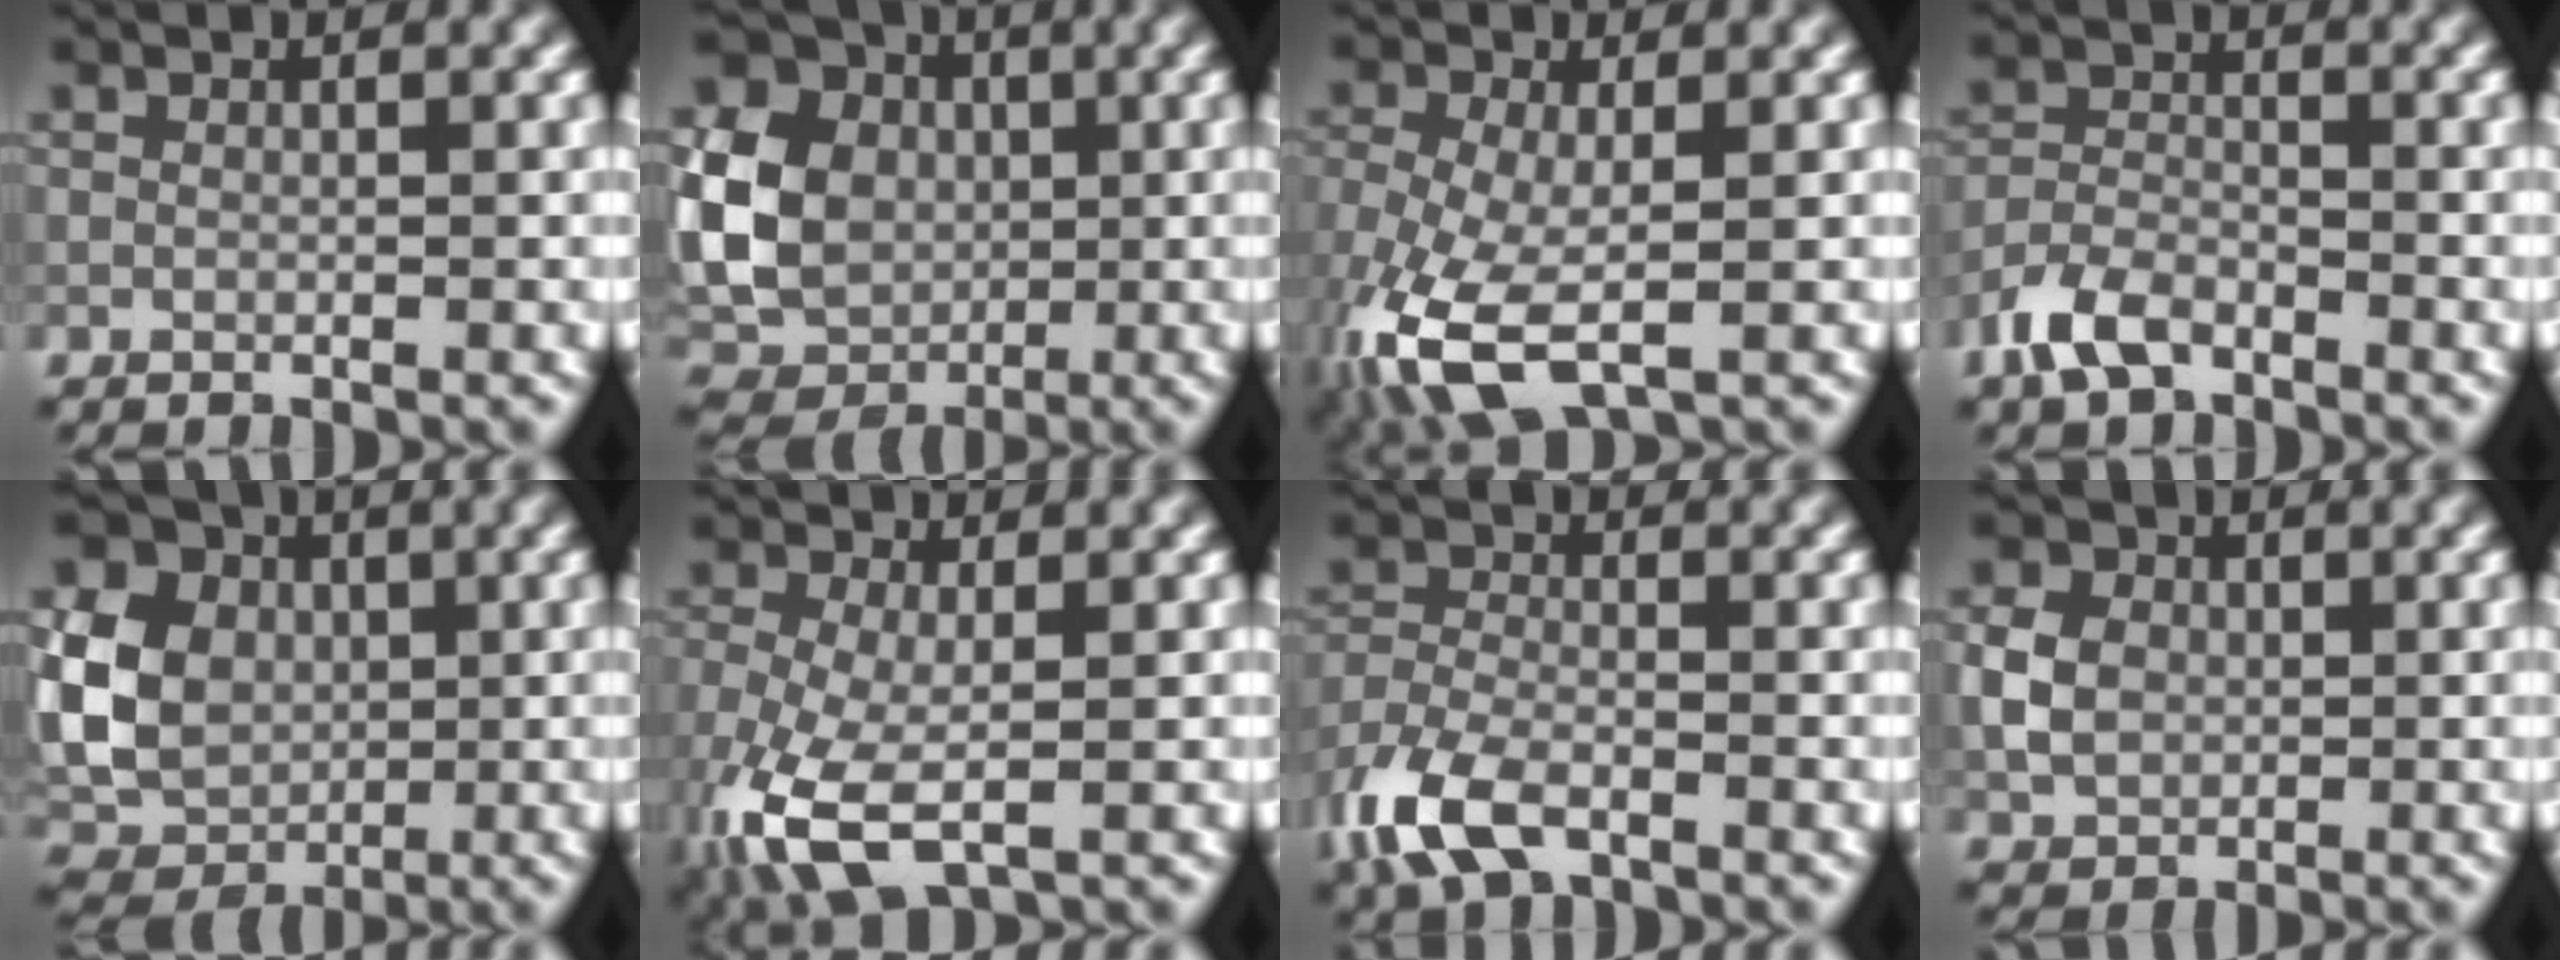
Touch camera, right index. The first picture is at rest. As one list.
[{"total": 10.2, "force": [0.4, 8.3, 5.8], "torque": [-0.138, -0.003, 0.007]}, {"total": 8.8, "force": [-3.3, 4.3, 6.9], "torque": [-0.166, -0.017, -0.064]}, {"total": 3.9, "force": [-2.8, 1.9, 2.0], "torque": [-0.040, 0.002, -0.065]}, {"total": 9.3, "force": [0.9, 7.5, 5.5], "torque": [-0.129, 0.002, 0.009]}, {"total": 7.8, "force": [-3.1, 3.9, 6.0], "torque": [-0.150, -0.019, -0.061]}, {"total": 6.5, "force": [-4.1, 3.0, 4.1], "torque": [-0.092, -0.005, -0.094]}, {"total": 3.7, "force": [-0.1, 3.0, 2.0], "torque": [-0.042, 0.004, -0.005]}]